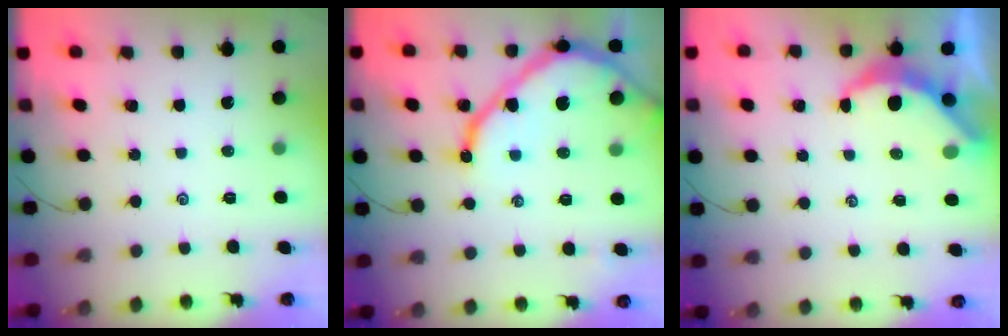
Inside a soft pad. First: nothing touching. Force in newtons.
{"total": 13.0, "press": 12.9, "slide": 1.6}
{"total": 6.3, "press": 6.3, "slide": 0.5}